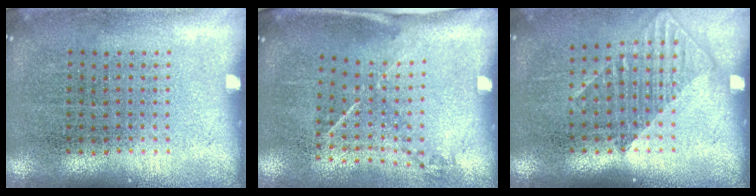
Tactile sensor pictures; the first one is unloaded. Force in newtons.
{"total": 1.5, "press": 0.9, "slide": 1.1}
{"total": 1.3, "press": 1.1, "slide": 0.7}